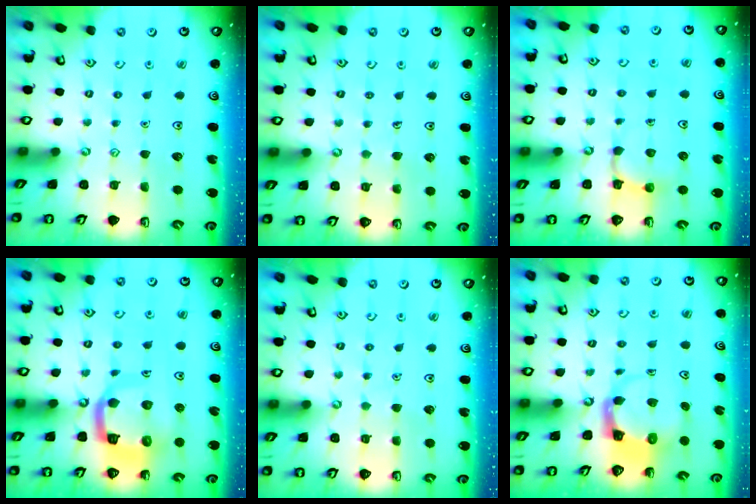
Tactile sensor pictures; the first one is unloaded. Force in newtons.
{"total": 2.6, "press": 2.6, "slide": 0.2}
{"total": 3.0, "press": 2.9, "slide": 0.7}
{"total": 13.1, "press": 13.0, "slide": 1.5}
{"total": 1.5, "press": 1.5, "slide": 0.2}
{"total": 3.8, "press": 3.8, "slide": 0.4}